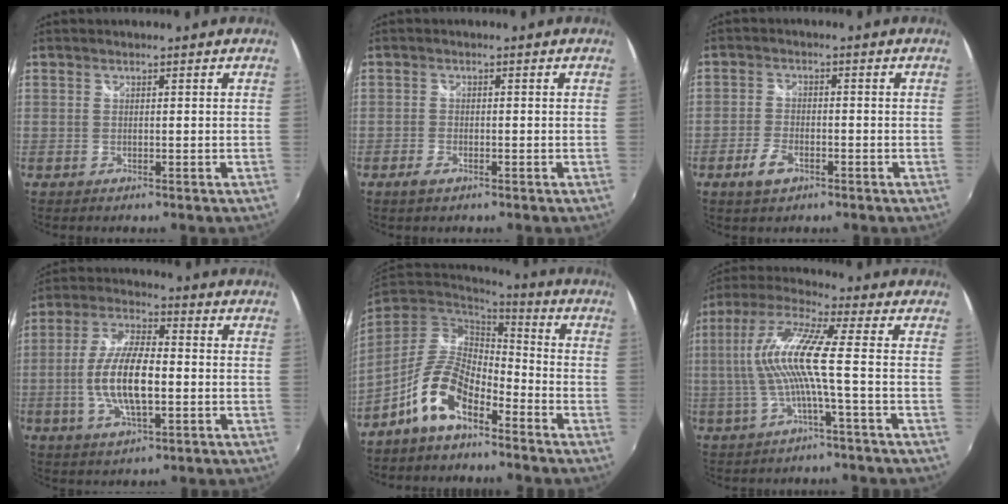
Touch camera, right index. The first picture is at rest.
{"total": 2.0, "force": [-1.4, 0.9, 1.2], "torque": [-0.028, -0.002, -0.026]}
{"total": 4.7, "force": [-2.6, 2.5, 3.0], "torque": [-0.072, -0.002, -0.049]}
{"total": 12.2, "force": [-1.9, 4.3, 11.2], "torque": [-0.228, 0.003, -0.036]}
{"total": 11.6, "force": [-6.9, 5.3, 7.7], "torque": [-0.159, 0.011, -0.130]}
{"total": 11.1, "force": [-1.3, -0.3, 11.0], "torque": [-0.215, 0.005, -0.023]}